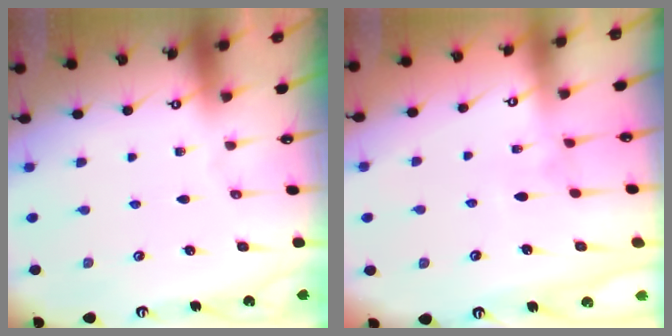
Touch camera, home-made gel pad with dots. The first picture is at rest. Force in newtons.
{"total": 3.7, "press": 3.7, "slide": 0.3}